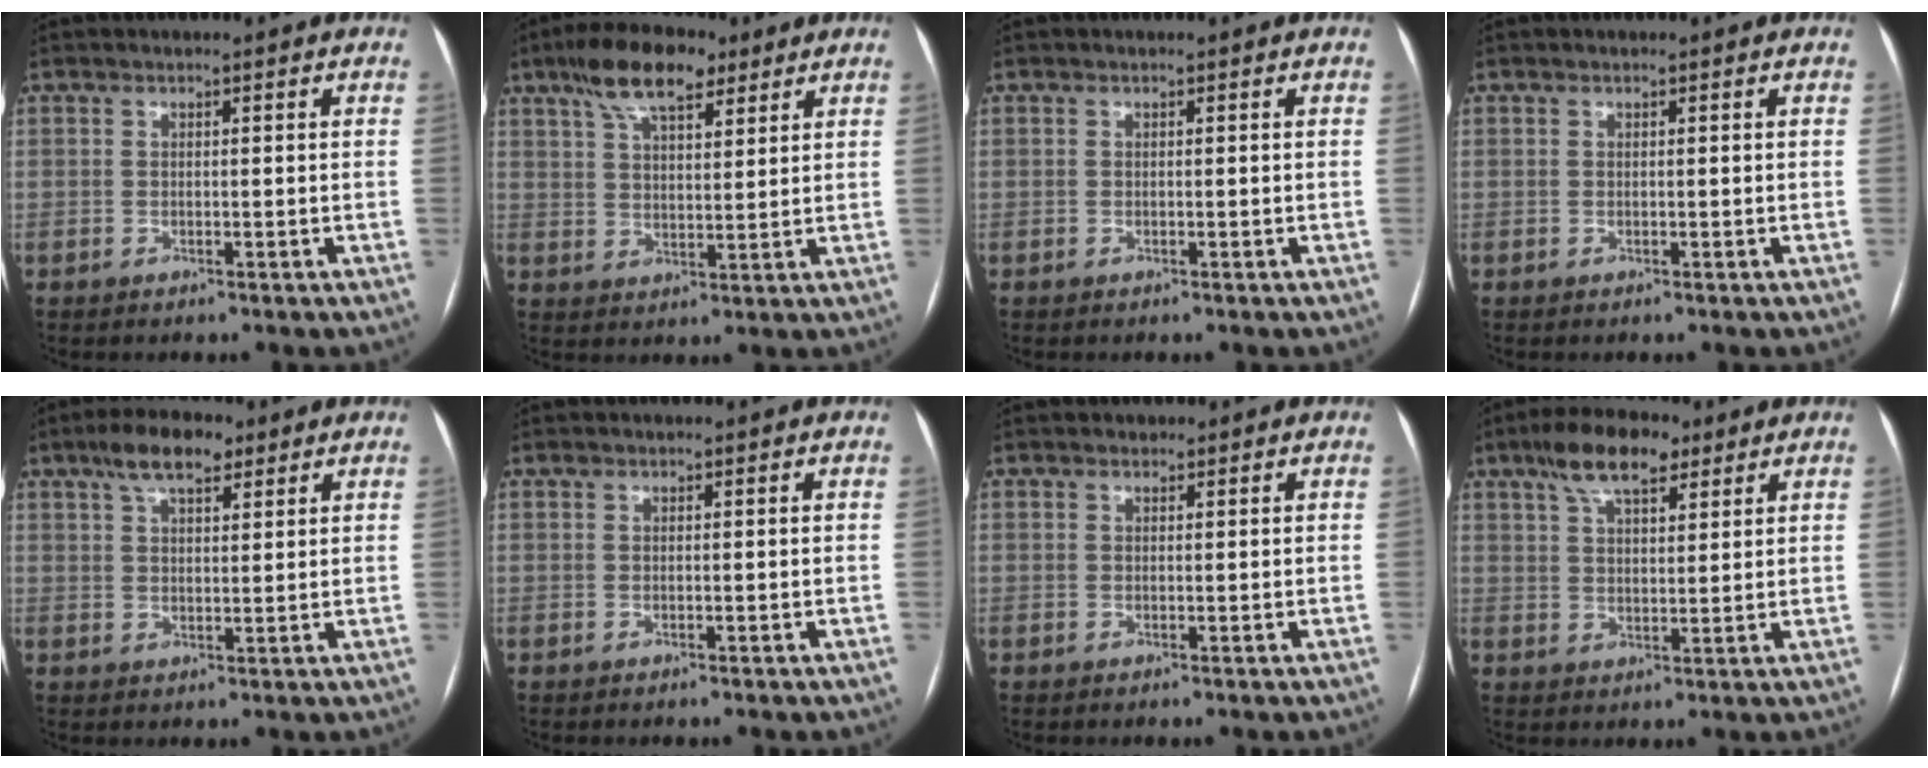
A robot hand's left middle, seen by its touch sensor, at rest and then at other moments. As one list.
[{"total": 10.4, "force": [6.8, 3.9, 6.8], "torque": [-0.124, 0.022, 0.119]}, {"total": 0.0}, {"total": 0.0}, {"total": 7.0, "force": [4.6, 2.6, 4.6], "torque": [-0.084, 0.020, 0.078]}, {"total": 0.0}, {"total": 0.6, "force": [0.5, 0.4, 0.1], "torque": [-0.001, 0.002, 0.007]}, {"total": 8.9, "force": [5.7, 3.3, 5.9], "torque": [-0.110, 0.021, 0.100]}]